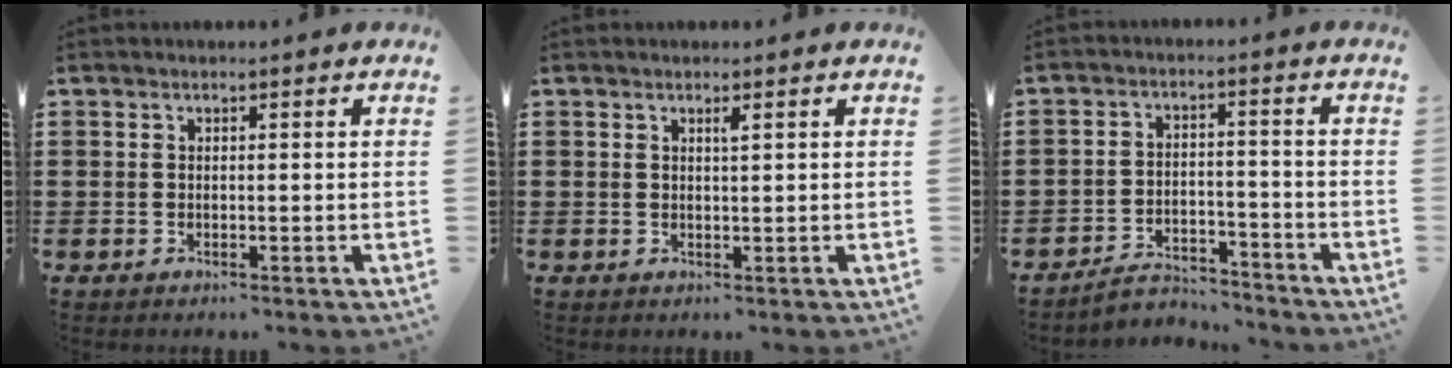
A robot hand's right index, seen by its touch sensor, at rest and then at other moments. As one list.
[{"total": 0.9, "force": [0.5, 0.0, 0.8], "torque": [-0.015, -0.003, 0.009]}, {"total": 4.4, "force": [-4.2, 1.0, 0.8], "torque": [-0.016, 0.011, -0.086]}]